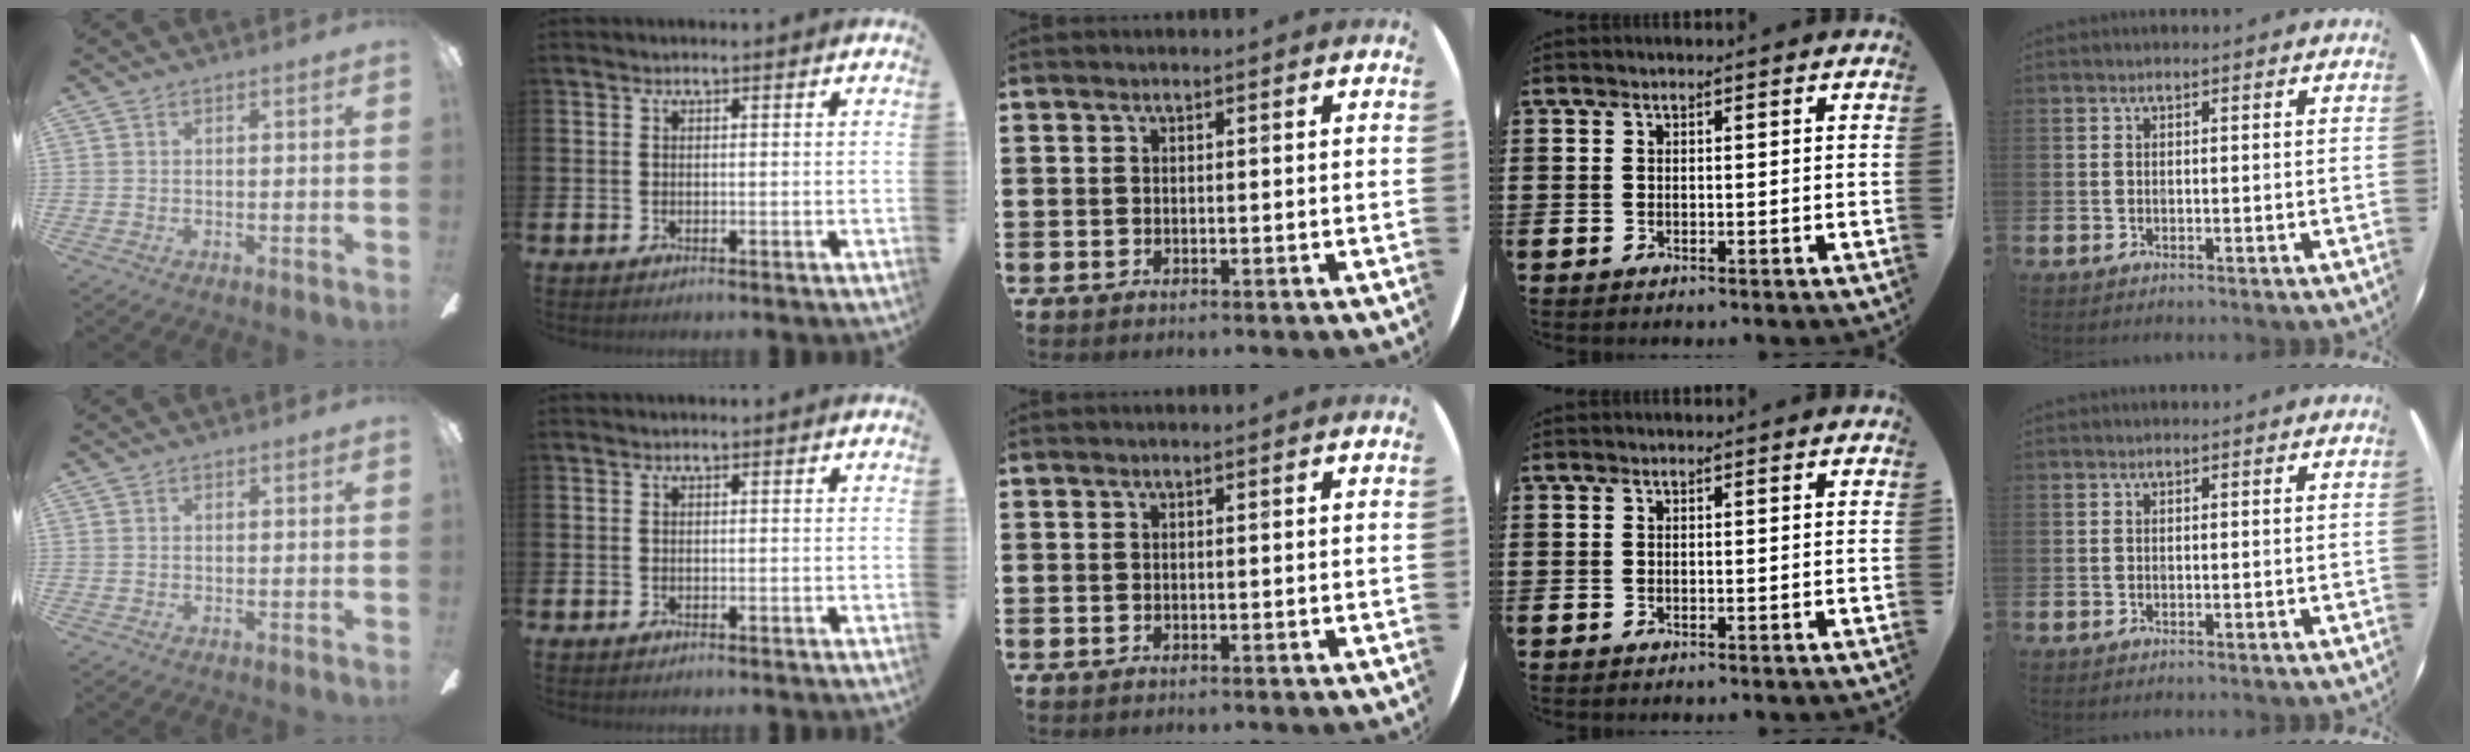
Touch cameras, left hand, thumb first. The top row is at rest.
{}